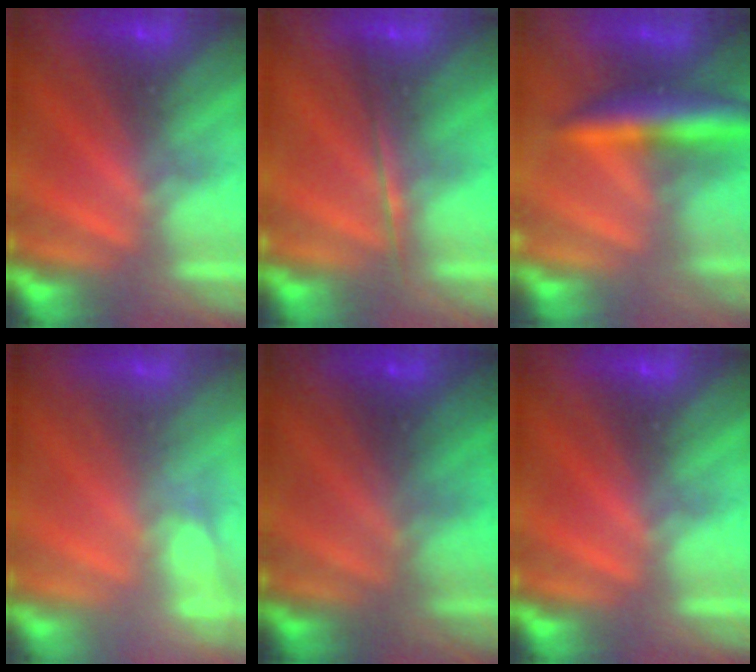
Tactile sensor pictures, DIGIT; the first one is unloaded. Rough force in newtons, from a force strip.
{"total": 1.7}
{"total": 9.6}
{"total": 2.9}
{"total": 1.7}
{"total": 0.0}